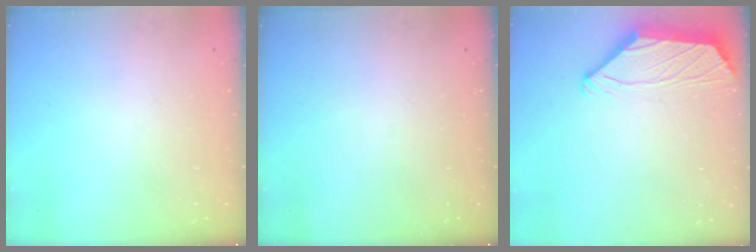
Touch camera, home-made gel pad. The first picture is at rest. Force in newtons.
{"total": 0.0}
{"total": 2.2, "press": 2.1, "slide": 0.7}